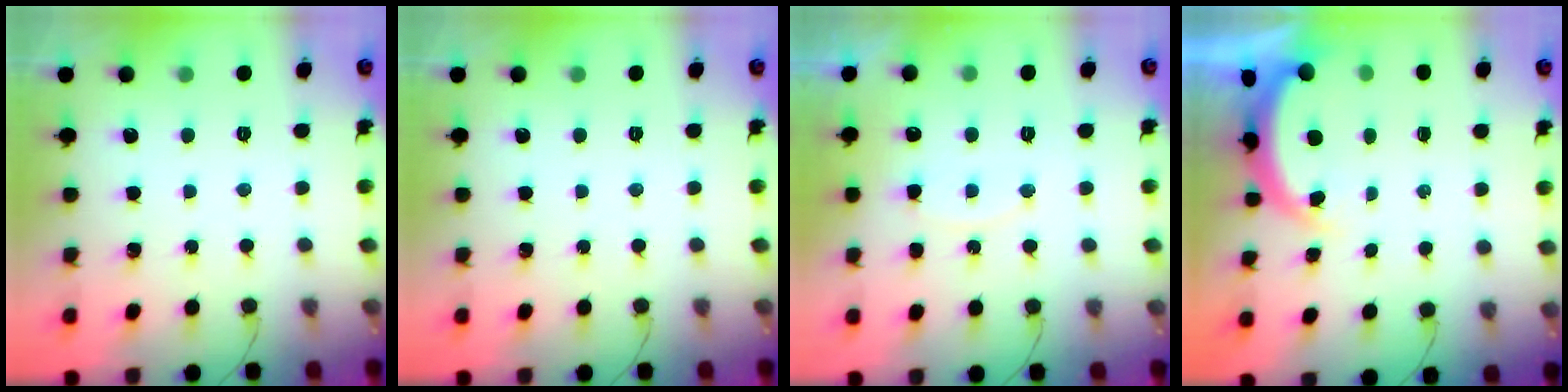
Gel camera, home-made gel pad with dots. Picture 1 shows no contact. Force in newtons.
{"total": 0.0}
{"total": 6.8, "press": 6.8, "slide": 0.4}
{"total": 4.7, "press": 4.7, "slide": 0.3}